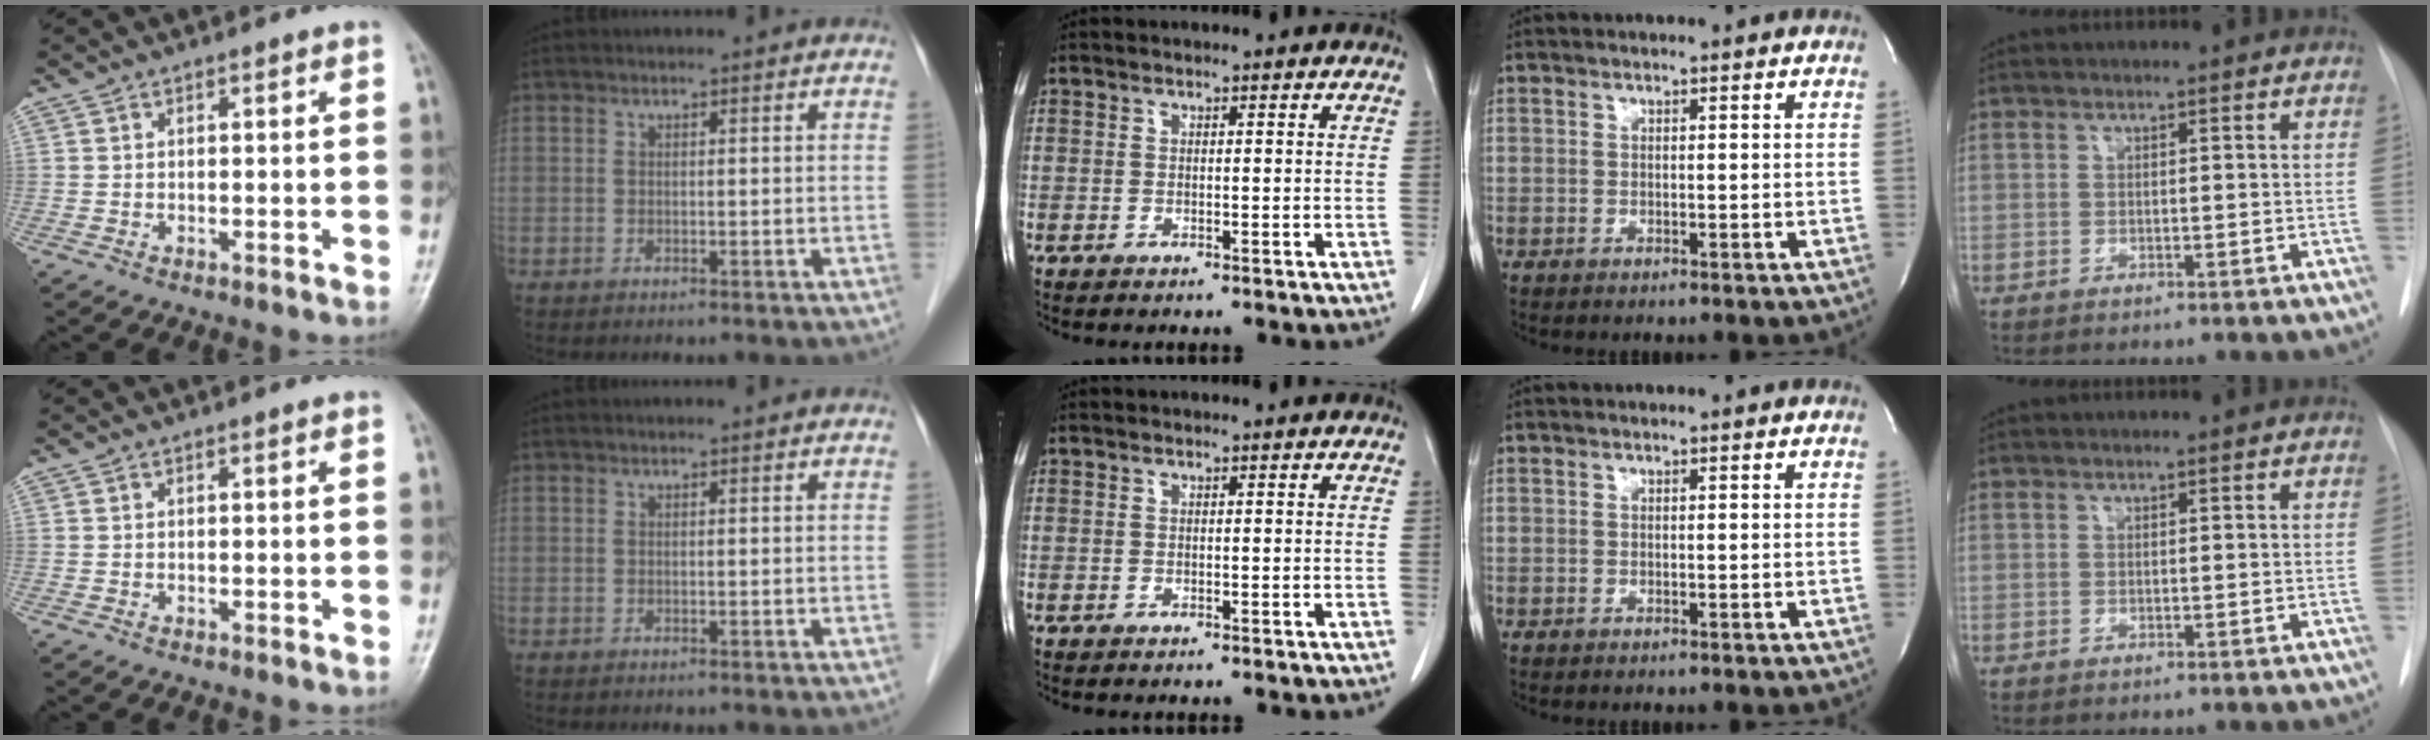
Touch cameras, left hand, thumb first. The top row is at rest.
{}